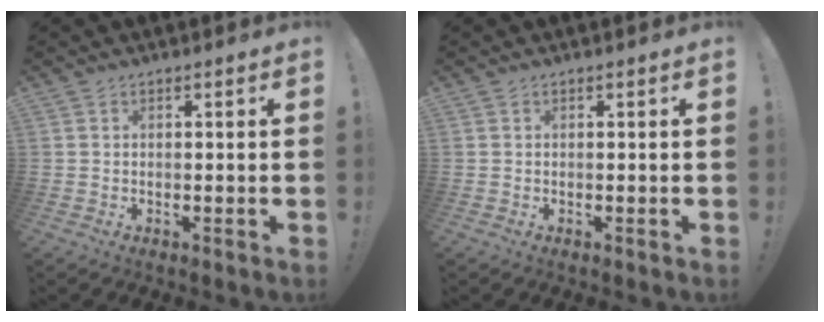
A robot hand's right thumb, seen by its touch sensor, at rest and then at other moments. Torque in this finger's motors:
{"motor_torque": [0.00, 0.00, 0.00, 0.00, 0.00]}